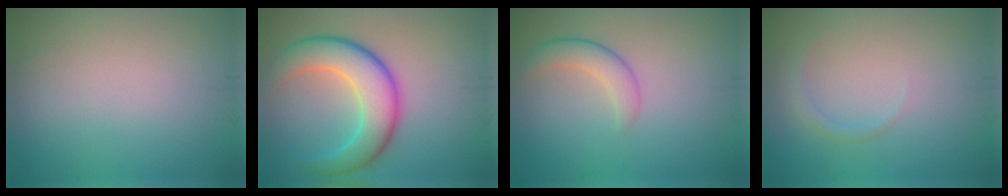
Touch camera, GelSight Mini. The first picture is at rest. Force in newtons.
{"total": 6.9, "press": 6.9, "slide": 0.1}
{"total": 2.3, "press": 2.3, "slide": 0.1}
{"total": 1.0, "press": 1.0, "slide": 0.1}